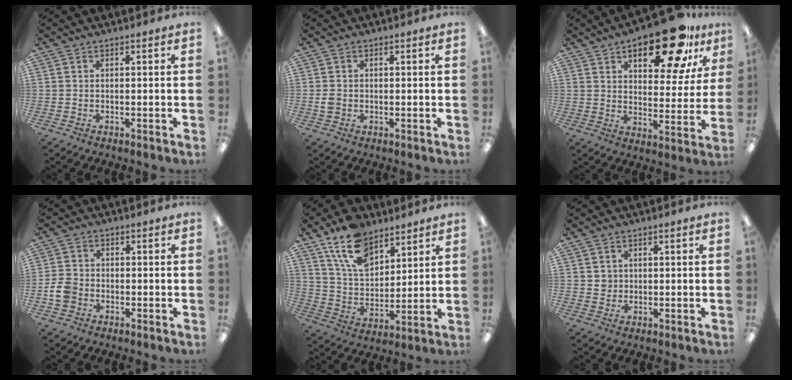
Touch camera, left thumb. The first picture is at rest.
{"total": 2.2, "force": [-0.1, 2.0, 1.1], "torque": [-0.011, 0.002, -0.004]}
{"total": 19.6, "force": [12.2, 8.3, 12.9], "torque": [-0.172, -0.062, 0.192]}
{"total": 4.8, "force": [-1.4, 3.9, 2.3], "torque": [-0.051, 0.008, -0.027]}
{"total": 14.7, "force": [9.8, 8.1, 7.3], "torque": [-0.140, -0.036, 0.185]}
{"total": 2.2, "force": [0.8, 2.1, 0.3], "torque": [-0.001, 0.001, 0.012]}